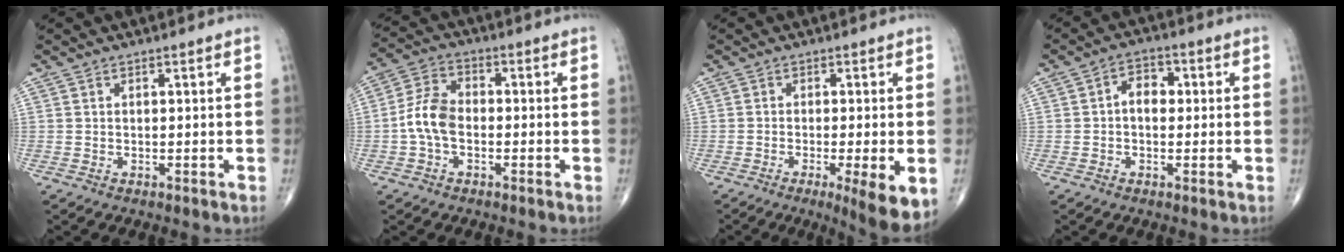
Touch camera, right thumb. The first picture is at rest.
{"total": 7.5, "force": [-1.5, 4.7, 5.6], "torque": [-0.112, 0.024, -0.039]}
{"total": 8.3, "force": [-2.8, 1.3, 7.7], "torque": [-0.107, -0.019, -0.042]}
{"total": 4.7, "force": [0.2, 3.2, 3.3], "torque": [-0.036, 0.016, -0.006]}